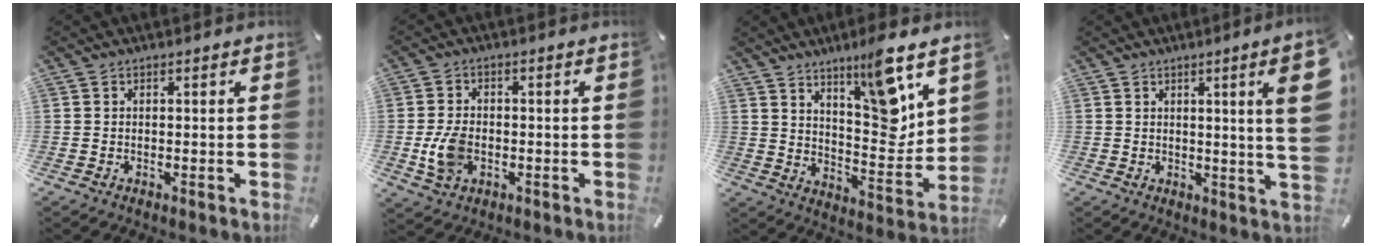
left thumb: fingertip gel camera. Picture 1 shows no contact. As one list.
[{"total": 7.1, "force": [-1.4, 5.0, 4.8], "torque": [-0.104, -0.002, -0.026]}, {"total": 13.4, "force": [9.2, 3.7, 9.0], "torque": [-0.115, -0.080, 0.151]}, {"total": 10.2, "force": [3.1, -0.1, 9.7], "torque": [-0.138, -0.023, 0.043]}]